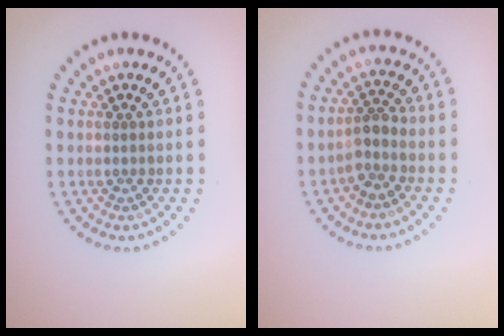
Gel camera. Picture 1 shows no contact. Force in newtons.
{"total": 2.1, "press": 1.6, "slide": 1.4}